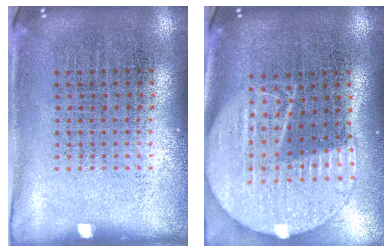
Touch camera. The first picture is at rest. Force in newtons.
{"total": 2.1, "press": 1.9, "slide": 1.0}